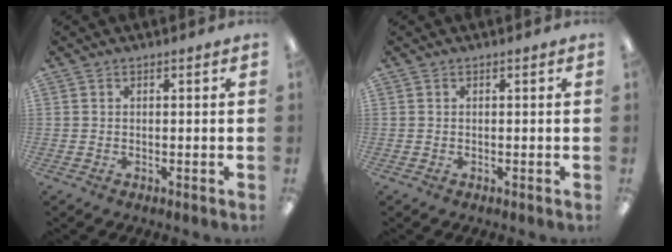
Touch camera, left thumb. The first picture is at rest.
{"total": 0.0}